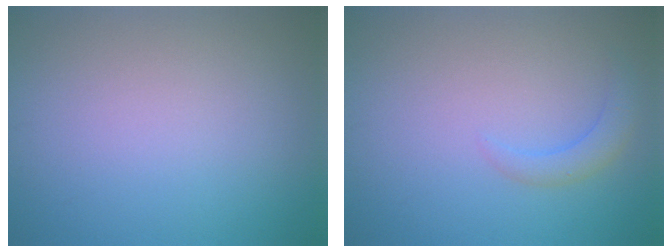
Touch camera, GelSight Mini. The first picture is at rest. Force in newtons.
{"total": 1.8, "press": 1.8, "slide": 0.3}